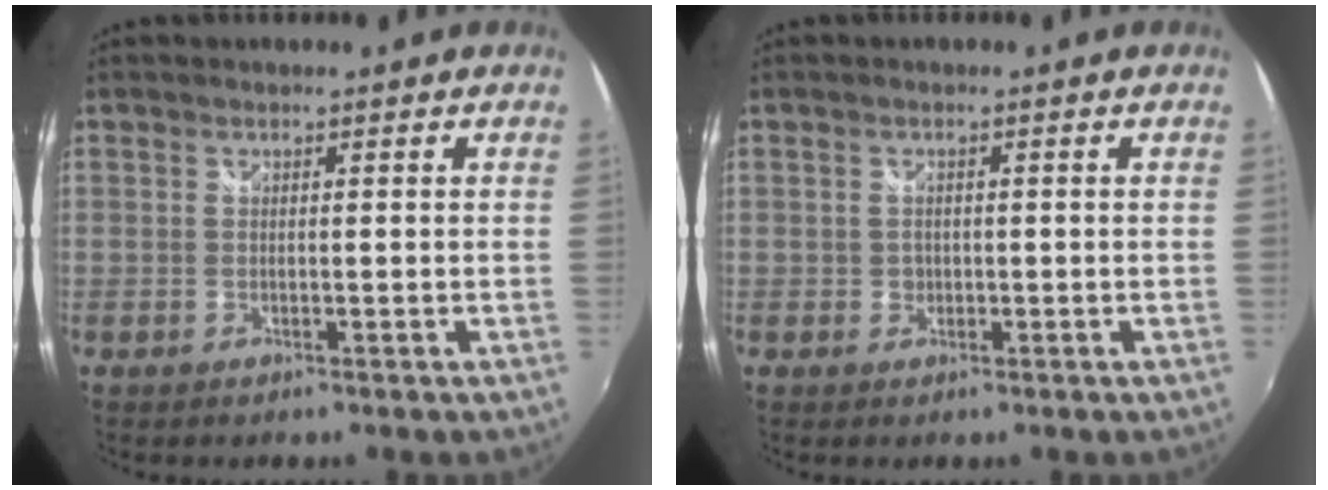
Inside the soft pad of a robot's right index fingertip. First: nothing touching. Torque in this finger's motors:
{"motor_torque": [-1.08, 1.06, 0.00, 0.00]}